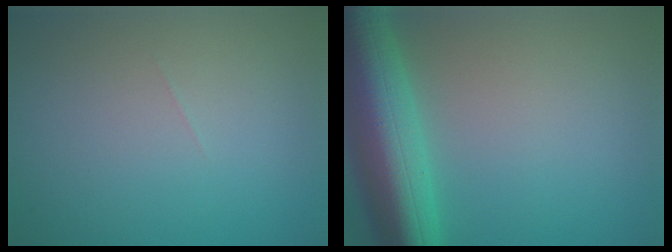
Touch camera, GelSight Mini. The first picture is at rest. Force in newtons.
{"total": 10.0, "press": 10.0, "slide": 0.3}